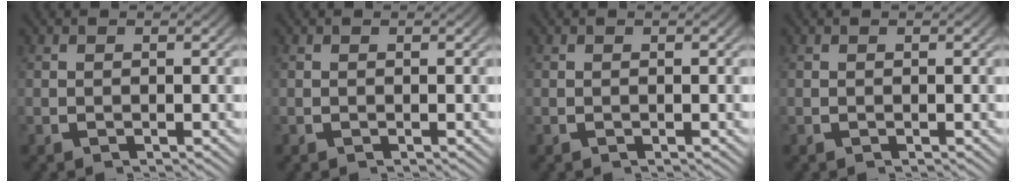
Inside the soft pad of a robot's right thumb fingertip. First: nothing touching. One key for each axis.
{"total": 0.0}
{"total": 0.0}
{"total": 0.0}